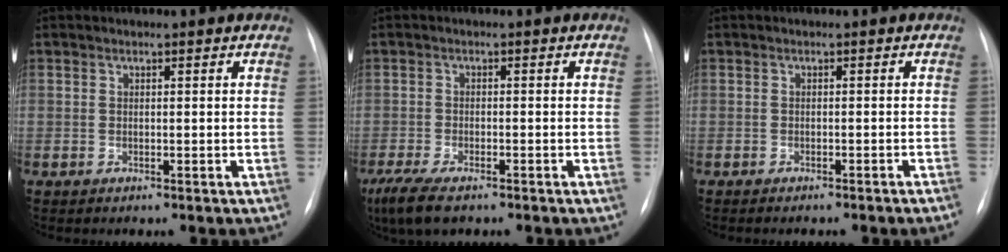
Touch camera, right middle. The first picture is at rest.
{"total": 7.3, "force": [-5.2, 1.8, 4.8], "torque": [-0.094, -0.021, -0.088]}
{"total": 3.7, "force": [-3.1, -0.3, 2.0], "torque": [-0.023, 0.006, -0.035]}